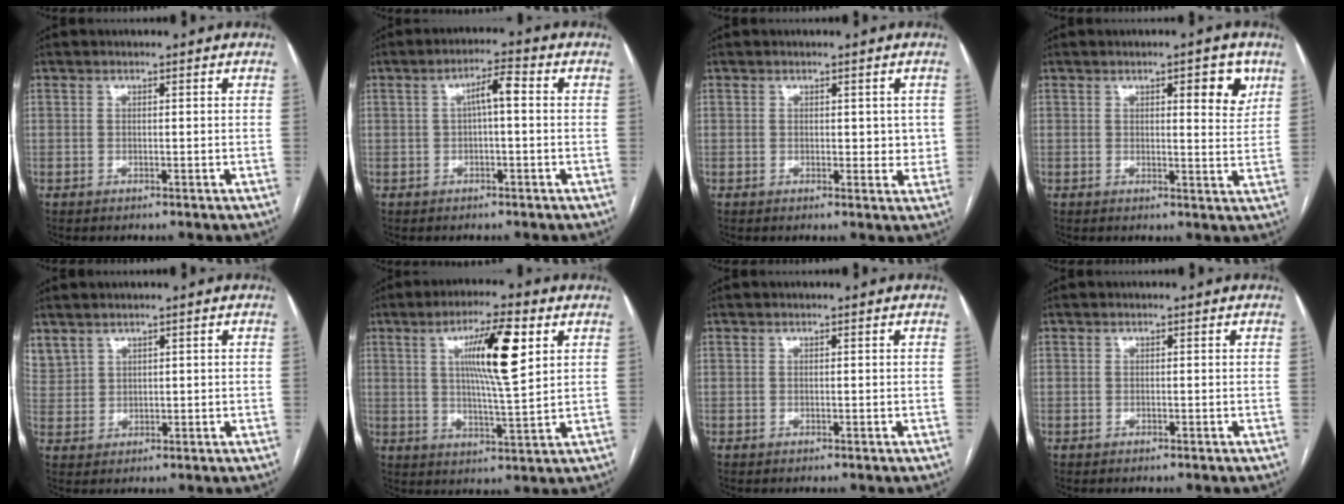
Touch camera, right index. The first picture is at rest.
{"total": 4.0, "force": [0.4, 0.8, 3.9], "torque": [-0.065, 0.015, 0.005]}
{"total": 3.2, "force": [0.6, 2.1, 2.3], "torque": [-0.017, -0.002, 0.007]}
{"total": 5.2, "force": [2.5, 1.4, 4.4], "torque": [-0.049, -0.007, 0.028]}
{"total": 5.0, "force": [3.7, 3.1, 1.3], "torque": [-0.034, 0.014, 0.091]}
{"total": 11.3, "force": [3.8, 0.9, 10.6], "torque": [-0.180, 0.004, 0.063]}
{"total": 0.0}
{"total": 0.0}